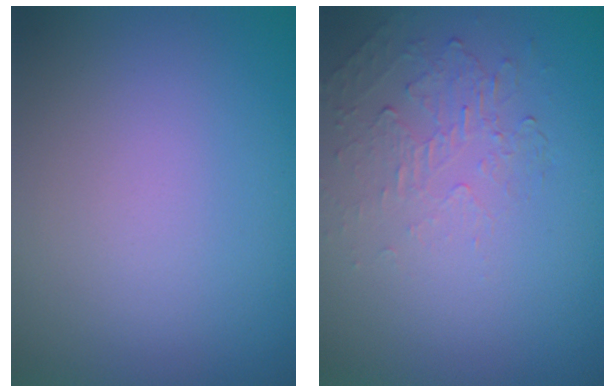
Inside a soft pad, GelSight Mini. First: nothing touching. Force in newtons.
{"total": 2.1, "press": 0.7, "slide": 2.0}